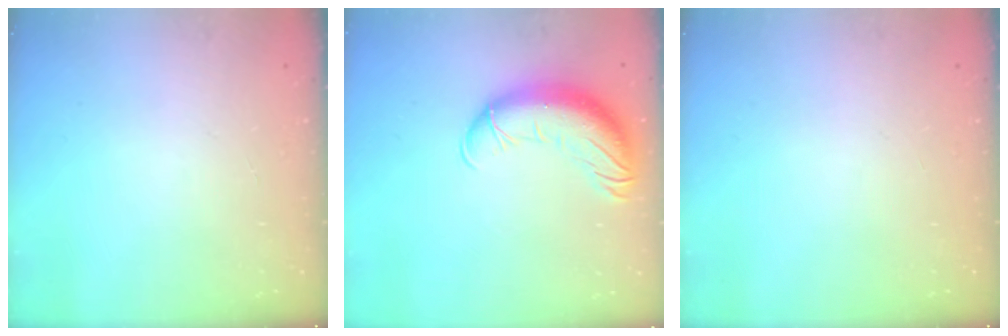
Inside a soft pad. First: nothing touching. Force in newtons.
{"total": 15.8, "press": 15.4, "slide": 3.6}
{"total": 0.0}